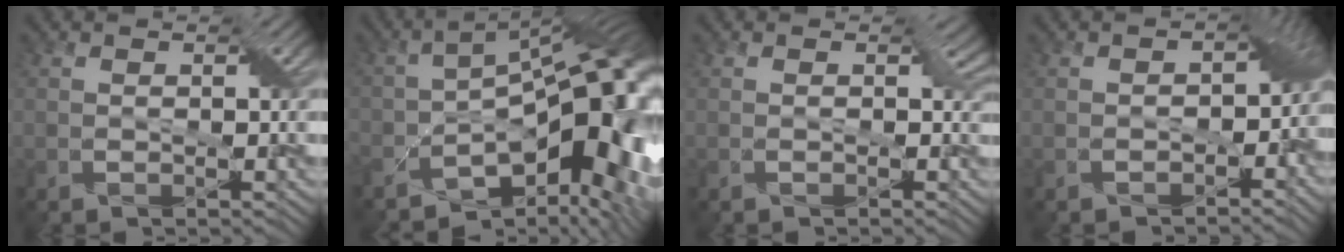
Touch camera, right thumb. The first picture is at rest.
{"total": 14.1, "force": [-6.0, 6.4, 11.1], "torque": [-0.155, -0.017, -0.100]}
{"total": 1.5, "force": [0.0, 1.2, 1.0], "torque": [-0.004, 0.002, -0.003]}
{"total": 6.1, "force": [-2.6, 4.1, 3.7], "torque": [-0.025, -0.024, -0.041]}